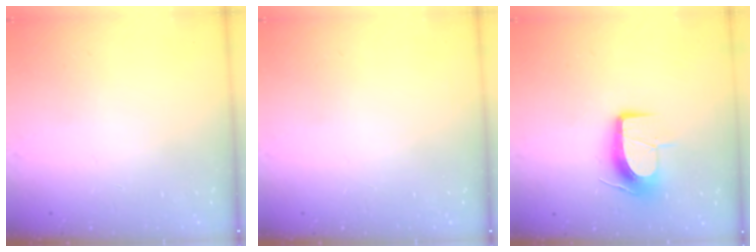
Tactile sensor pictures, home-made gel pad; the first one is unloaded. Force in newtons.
{"total": 0.0}
{"total": 11.1, "press": 11.1, "slide": 0.5}